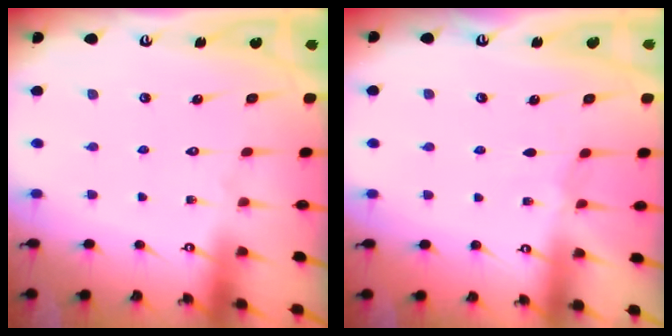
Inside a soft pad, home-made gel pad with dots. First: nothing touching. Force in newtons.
{"total": 2.3, "press": 2.3, "slide": 0.4}